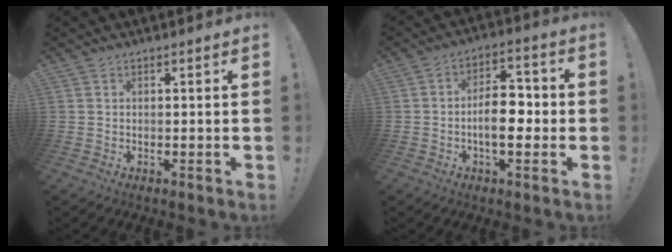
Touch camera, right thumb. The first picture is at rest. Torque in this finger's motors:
{"motor_torque": [-0.25, 0.28, 0.48, -0.63, 0.23]}